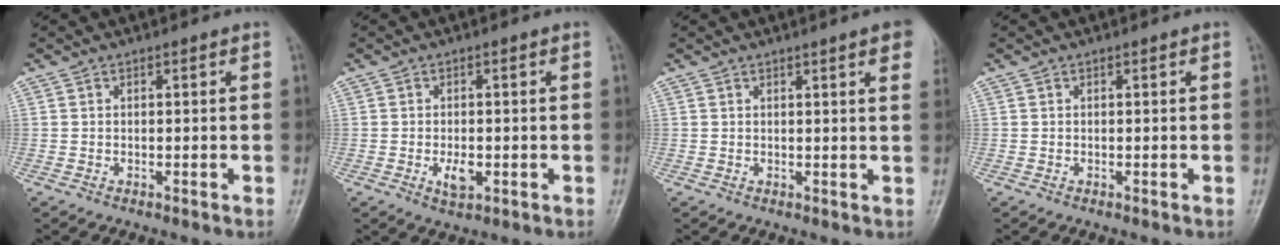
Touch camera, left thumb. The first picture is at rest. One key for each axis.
{"total": 3.4, "fx": -0.9, "fy": 1.8, "fz": 2.8, "tx": -0.045, "ty": -0.002, "tz": -0.011}
{"total": 5.9, "fx": 3.3, "fy": 0.4, "fz": 4.9, "tx": -0.048, "ty": 0.000, "tz": 0.032}
{"total": 0.0}